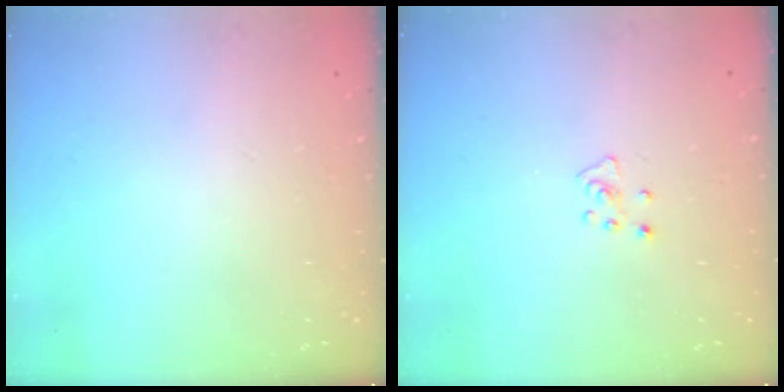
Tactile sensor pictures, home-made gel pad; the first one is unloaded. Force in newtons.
{"total": 4.1, "press": 4.0, "slide": 0.5}